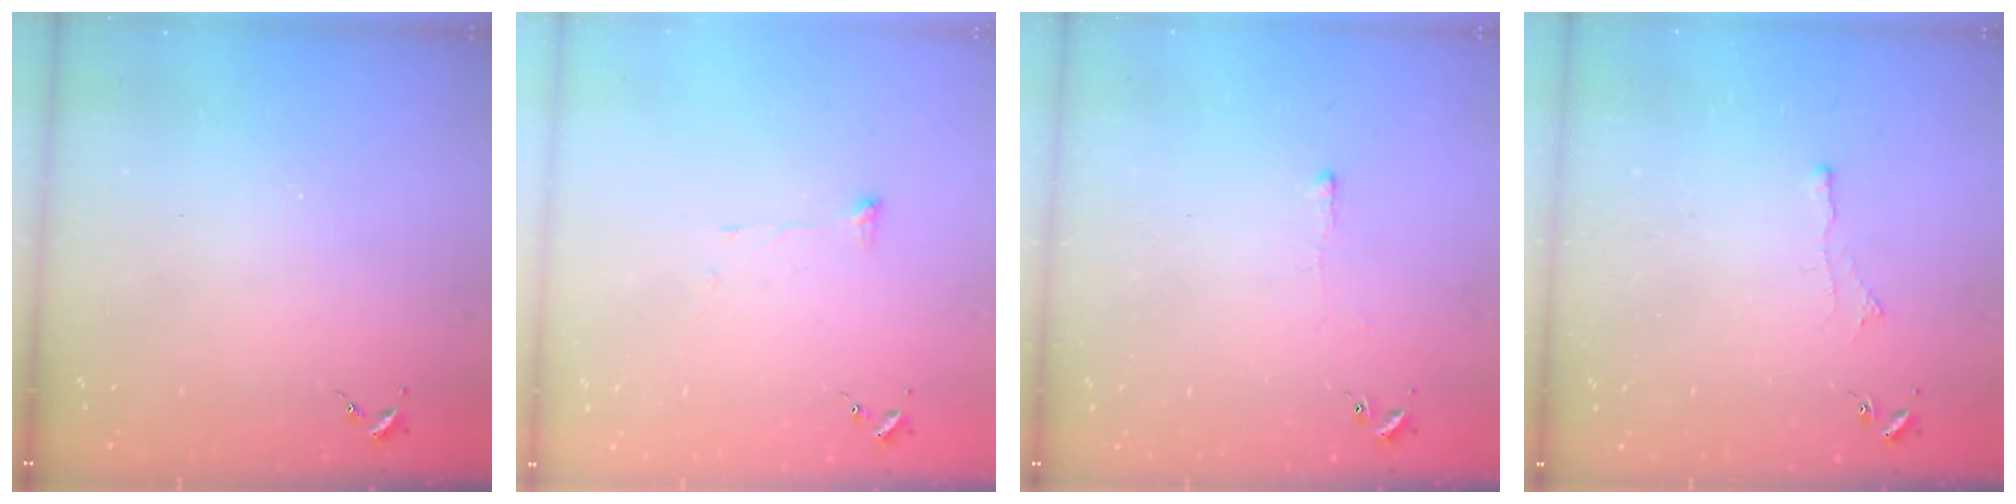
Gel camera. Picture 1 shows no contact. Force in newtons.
{"total": 4.3, "press": 4.2, "slide": 0.5}
{"total": 2.4, "press": 2.4, "slide": 0.5}
{"total": 2.8, "press": 2.7, "slide": 0.5}